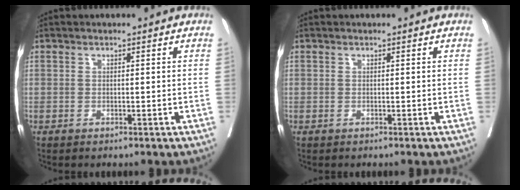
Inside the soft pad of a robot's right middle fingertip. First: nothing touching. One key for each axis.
{"total": 0.0}